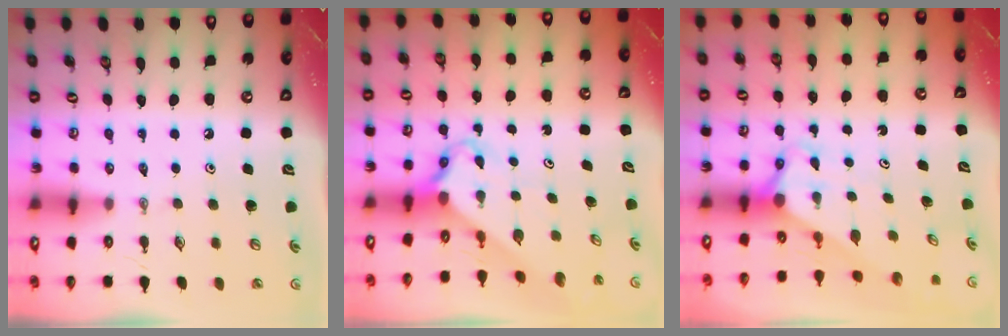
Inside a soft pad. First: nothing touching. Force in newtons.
{"total": 2.6, "press": 2.6, "slide": 0.3}
{"total": 2.7, "press": 2.7, "slide": 0.0}